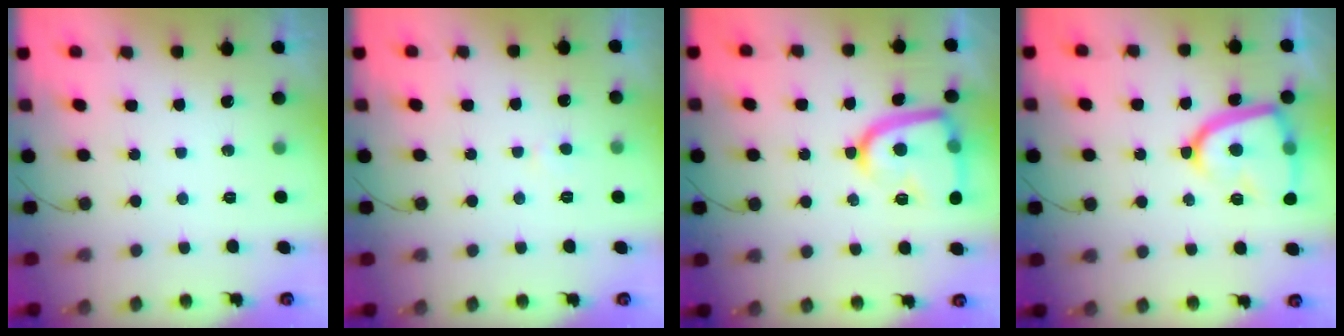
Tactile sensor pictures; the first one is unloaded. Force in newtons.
{"total": 2.8, "press": 2.8, "slide": 0.3}
{"total": 15.7, "press": 15.7, "slide": 1.3}
{"total": 15.6, "press": 15.5, "slide": 1.6}